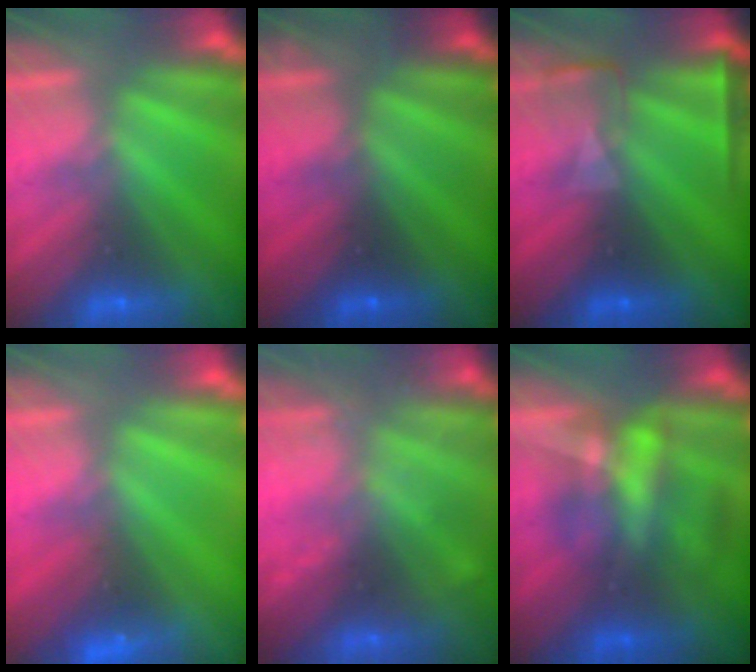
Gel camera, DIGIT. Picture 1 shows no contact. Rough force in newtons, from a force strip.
{"total": 2.5}
{"total": 2.4}
{"total": 2.4}
{"total": 1.6}
{"total": 4.6}